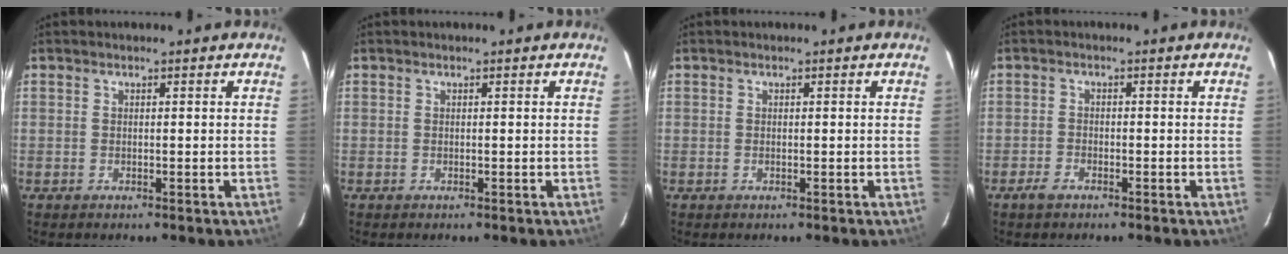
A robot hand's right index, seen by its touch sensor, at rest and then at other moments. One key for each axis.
{"total": 0.0}
{"total": 0.0}
{"total": 2.2, "fx": -1.7, "fy": 0.9, "fz": 1.0, "tx": -0.028, "ty": 0.000, "tz": -0.033}